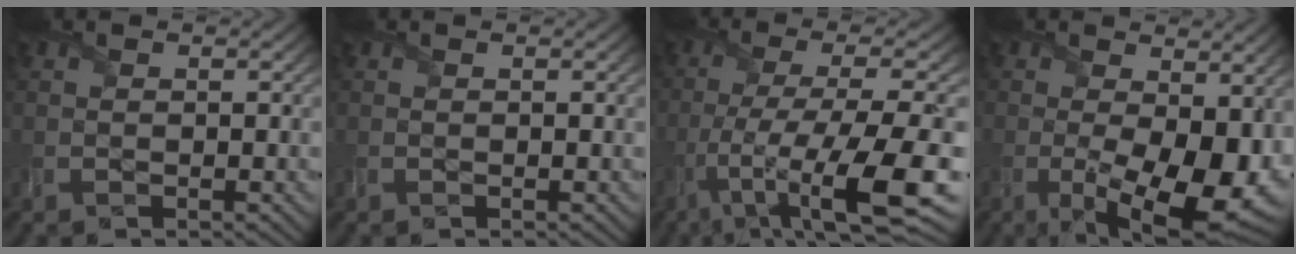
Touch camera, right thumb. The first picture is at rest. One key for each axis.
{"total": 0.0}
{"total": 13.8, "fx": -5.0, "fy": 3.9, "fz": 12.3, "tx": -0.231, "ty": -0.020, "tz": -0.074}
{"total": 13.1, "fx": -2.2, "fy": 5.6, "fz": 11.6, "tx": -0.184, "ty": -0.021, "tz": -0.021}